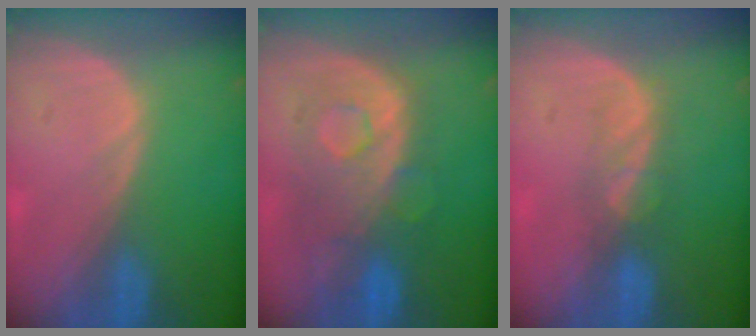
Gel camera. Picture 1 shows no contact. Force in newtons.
{"total": 9.6, "press": 8.9, "slide": 3.6}
{"total": 3.7, "press": 3.4, "slide": 1.5}